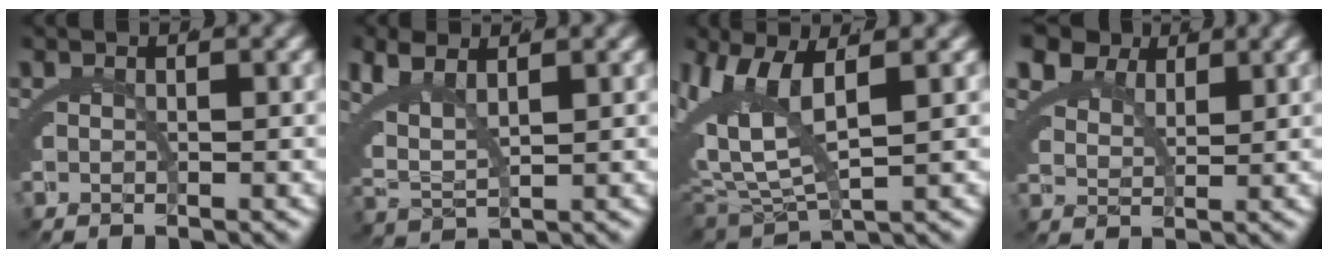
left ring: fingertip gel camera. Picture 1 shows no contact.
{"total": 6.0, "force": [2.5, 4.0, 3.8], "torque": [-0.101, -0.006, 0.046]}
{"total": 8.3, "force": [2.2, 4.5, 6.6], "torque": [-0.151, -0.002, 0.044]}
{"total": 6.9, "force": [4.1, 4.5, 3.4], "torque": [-0.074, -0.004, 0.071]}